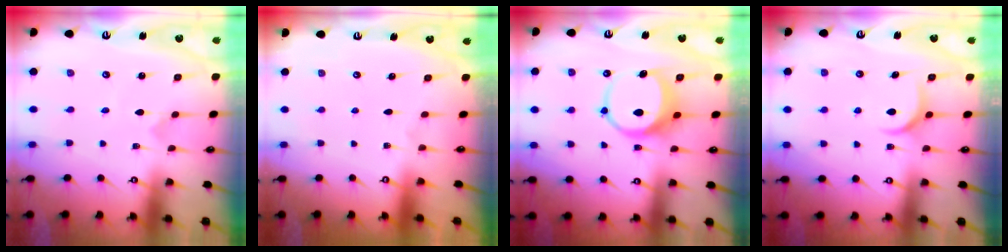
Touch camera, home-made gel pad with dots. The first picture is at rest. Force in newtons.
{"total": 0.0}
{"total": 8.8, "press": 8.7, "slide": 1.2}
{"total": 6.9, "press": 6.9, "slide": 0.8}